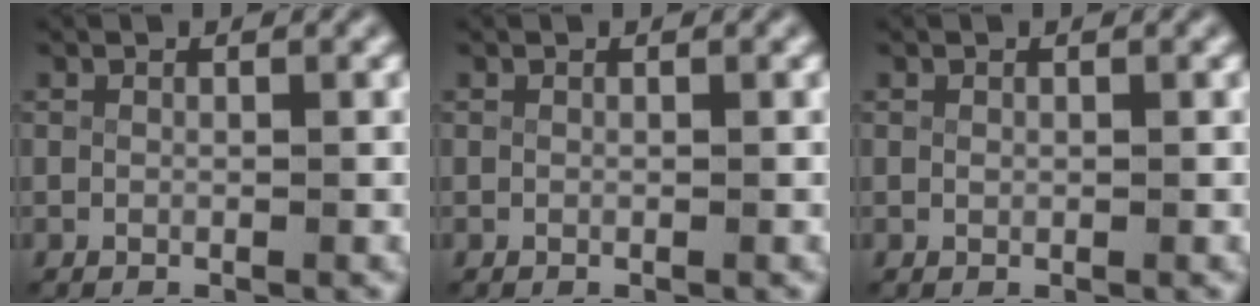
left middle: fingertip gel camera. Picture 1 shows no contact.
{"total": 0.0}
{"total": 0.0}